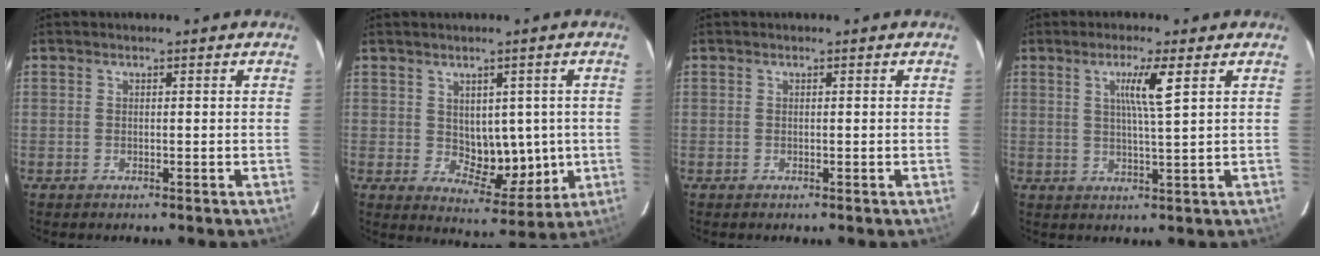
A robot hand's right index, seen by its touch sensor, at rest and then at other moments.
{"total": 7.9, "force": [0.2, 4.7, 6.3], "torque": [-0.077, -0.001, 0.024]}
{"total": 0.0}
{"total": 5.2, "force": [1.9, -0.7, 4.8], "torque": [-0.088, -0.003, 0.034]}